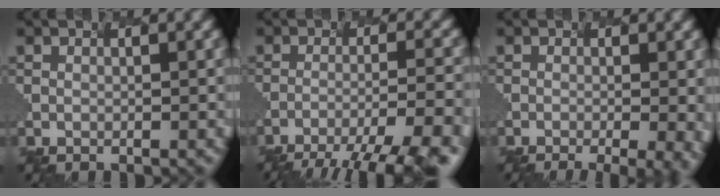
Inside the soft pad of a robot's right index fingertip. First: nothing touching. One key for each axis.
{"total": 11.0, "fx": -8.9, "fy": 2.0, "fz": 6.2, "tx": -0.089, "ty": -0.013, "tz": -0.110}
{"total": 7.0, "fx": -1.7, "fy": 2.6, "fz": 6.2, "tx": -0.020, "ty": -0.002, "tz": -0.008}